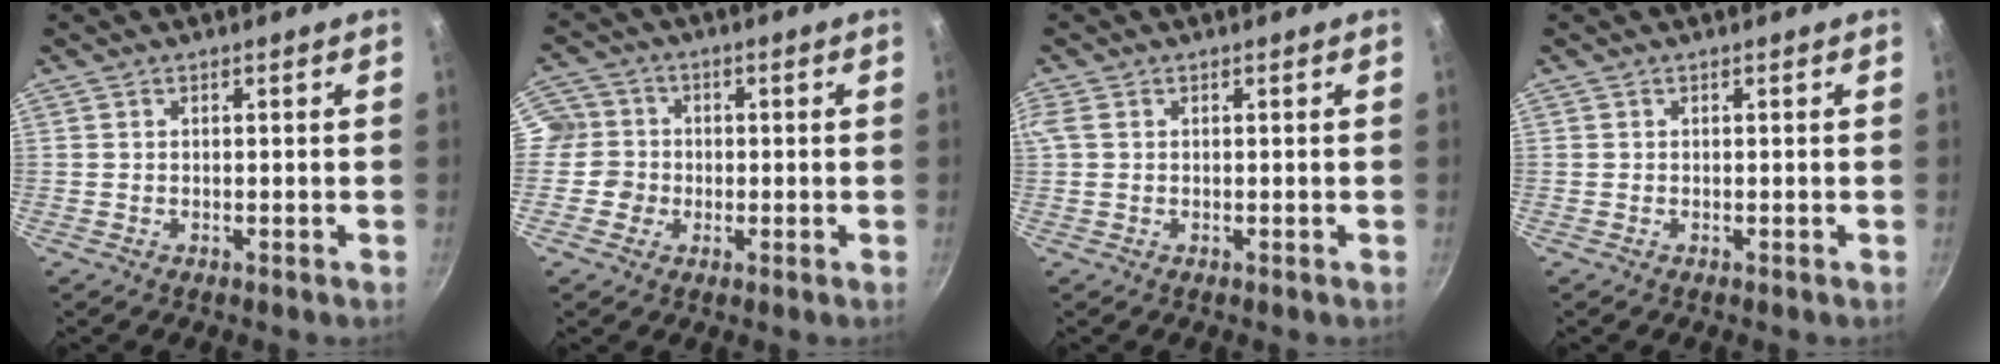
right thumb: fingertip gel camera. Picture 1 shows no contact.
{"total": 6.9, "force": [-0.8, 6.8, 0.9], "torque": [0.003, 0.013, -0.020]}
{"total": 2.0, "force": [0.5, 1.3, 1.5], "torque": [-0.055, 0.010, 0.014]}
{"total": 0.0}